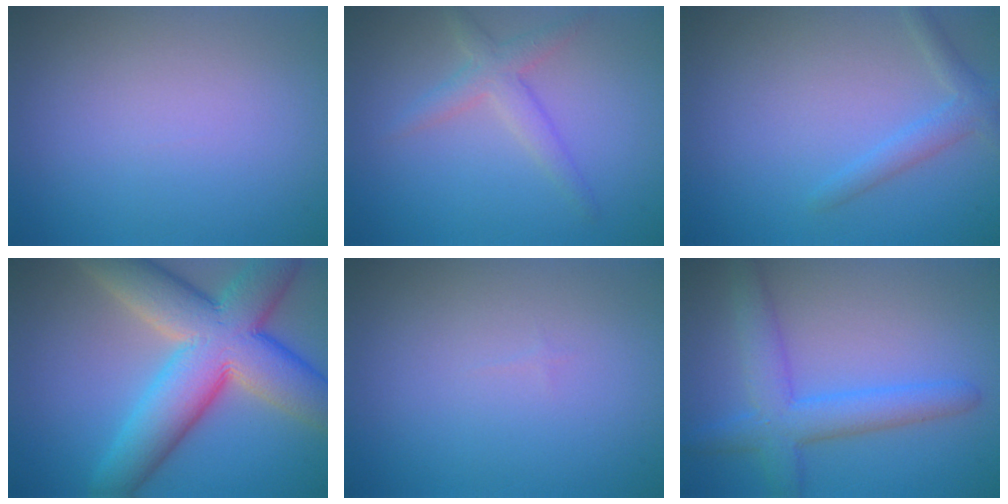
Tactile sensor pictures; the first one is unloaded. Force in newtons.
{"total": 2.5, "press": 2.5, "slide": 0.2}
{"total": 2.1, "press": 2.1, "slide": 0.1}
{"total": 12.6, "press": 12.5, "slide": 0.7}
{"total": 0.0}
{"total": 4.9, "press": 4.9, "slide": 0.3}